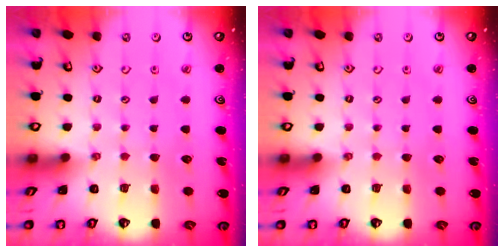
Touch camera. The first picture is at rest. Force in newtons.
{"total": 0.0}